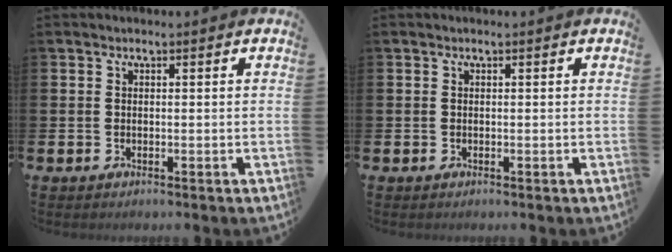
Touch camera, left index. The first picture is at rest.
{"total": 0.0}